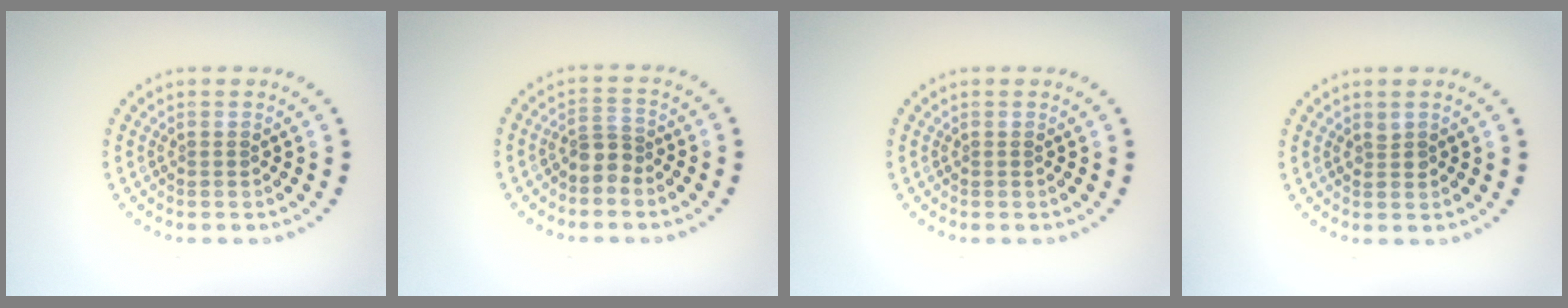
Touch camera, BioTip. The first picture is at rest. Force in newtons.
{"total": 2.2, "press": 1.7, "slide": 1.3}
{"total": 0.0}
{"total": 0.7, "press": 0.6, "slide": 0.1}